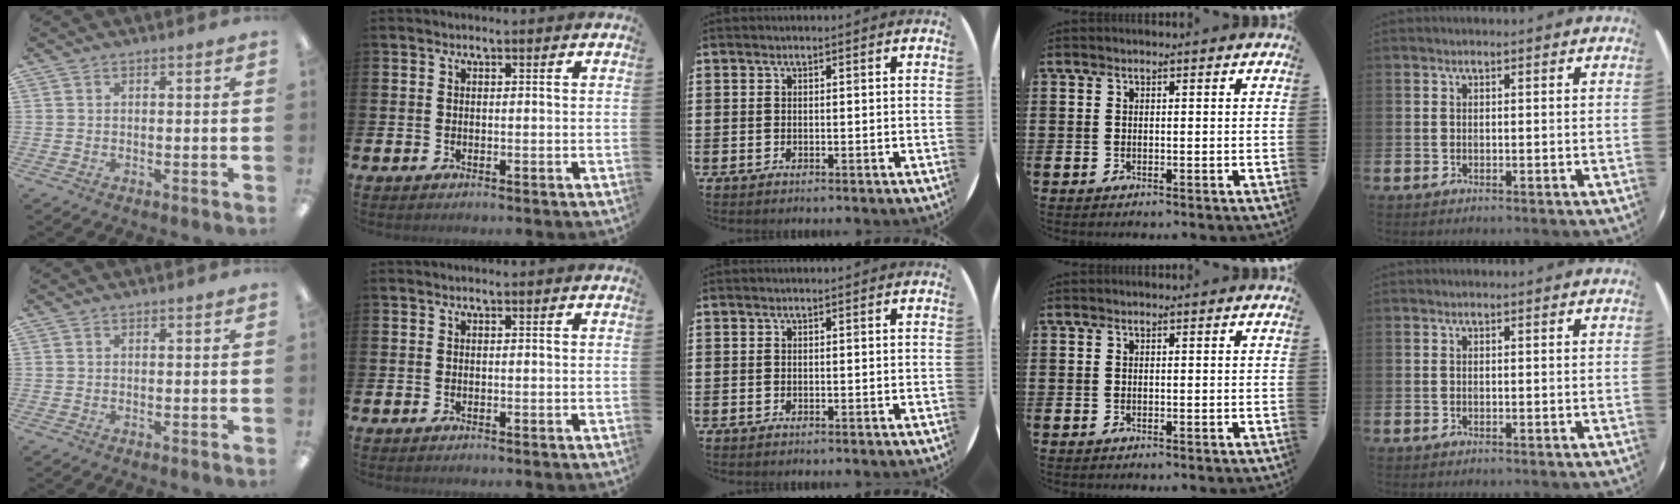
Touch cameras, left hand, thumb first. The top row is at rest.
{}